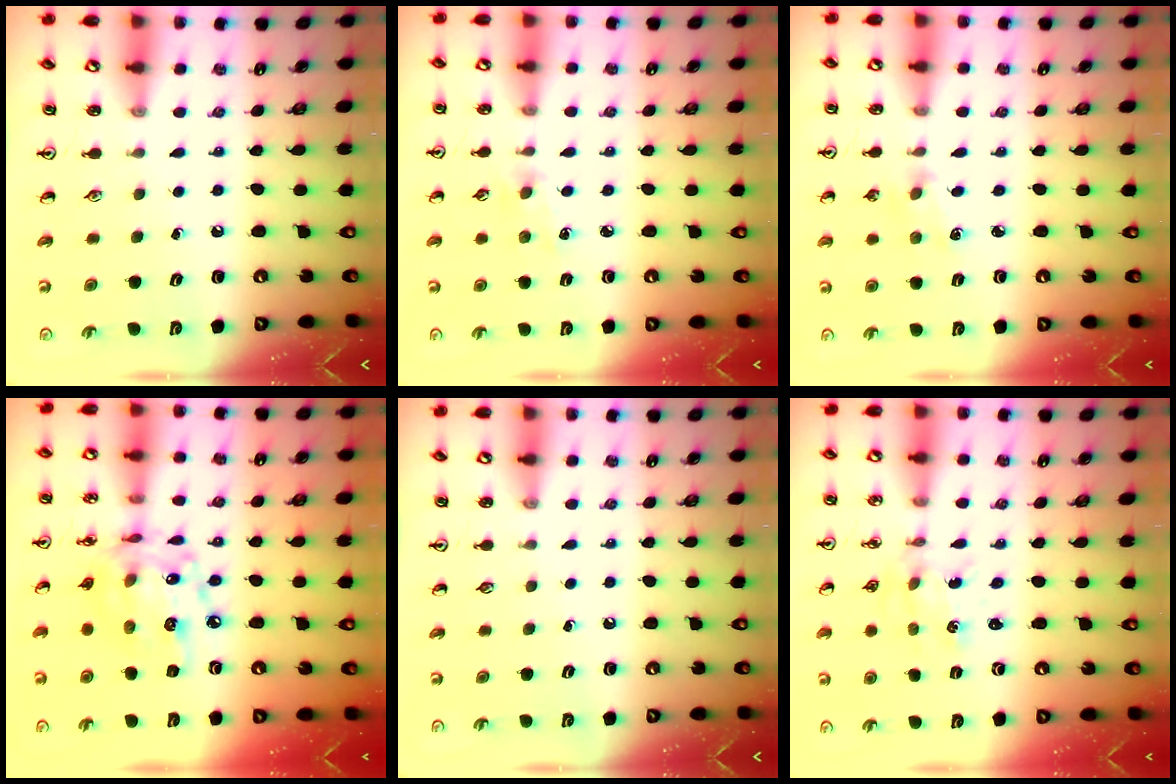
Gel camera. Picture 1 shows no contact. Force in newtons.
{"total": 2.6, "press": 2.5, "slide": 0.5}
{"total": 2.5, "press": 2.5, "slide": 0.3}
{"total": 15.7, "press": 15.7, "slide": 1.1}
{"total": 0.0}
{"total": 0.9, "press": 0.8, "slide": 0.2}